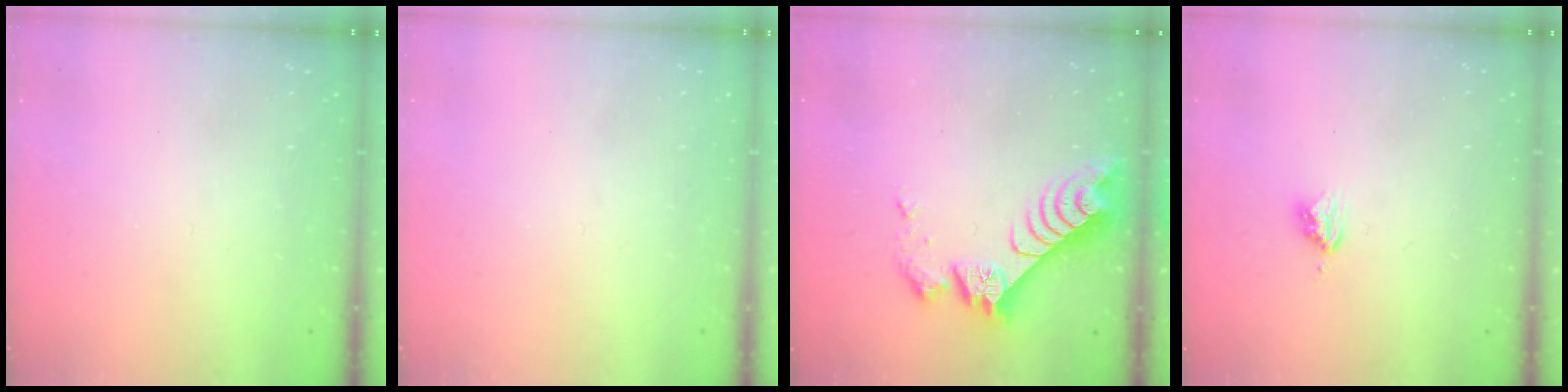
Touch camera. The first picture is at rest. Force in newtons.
{"total": 0.0}
{"total": 8.3, "press": 8.3, "slide": 0.8}
{"total": 3.6, "press": 3.6, "slide": 0.5}